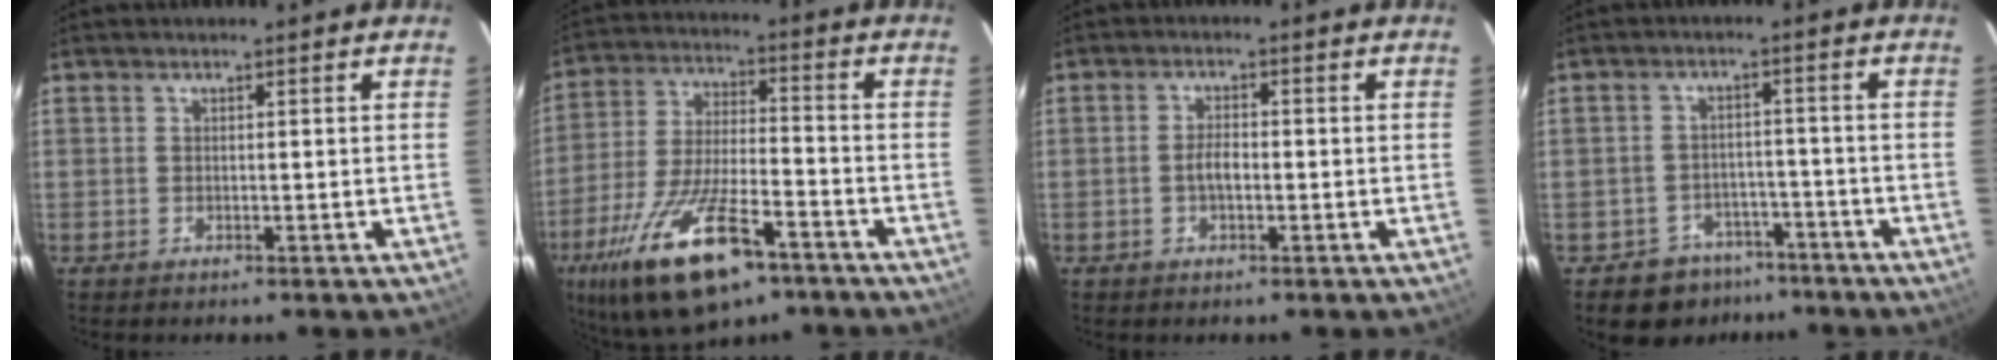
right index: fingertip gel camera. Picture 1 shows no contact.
{"total": 20.7, "force": [-12.3, 7.7, 14.7], "torque": [-0.301, -0.040, -0.213]}
{"total": 2.7, "force": [-0.7, 1.1, 2.3], "torque": [-0.047, 0.004, -0.013]}
{"total": 7.1, "force": [-5.2, 4.8, 0.5], "torque": [-0.018, 0.030, -0.067]}